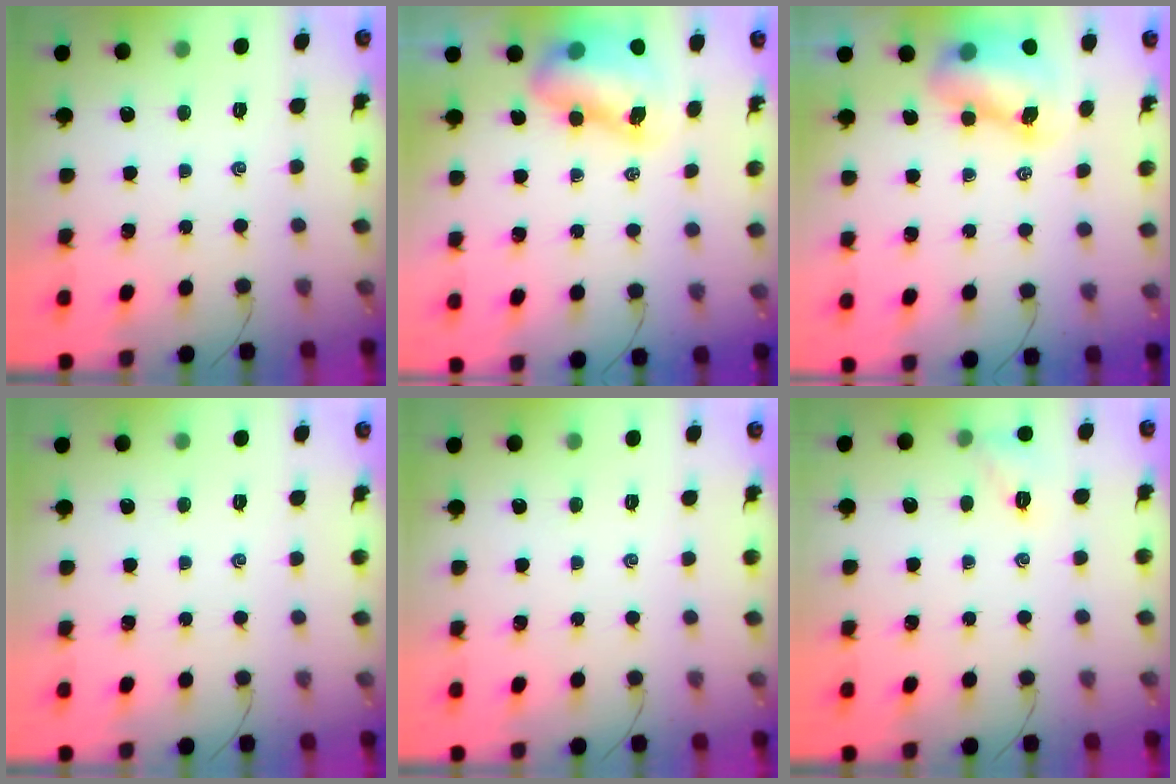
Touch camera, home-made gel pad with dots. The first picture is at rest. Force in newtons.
{"total": 9.2, "press": 9.0, "slide": 2.1}
{"total": 7.9, "press": 7.7, "slide": 1.6}
{"total": 0.0}
{"total": 0.0}
{"total": 6.7, "press": 6.6, "slide": 1.4}